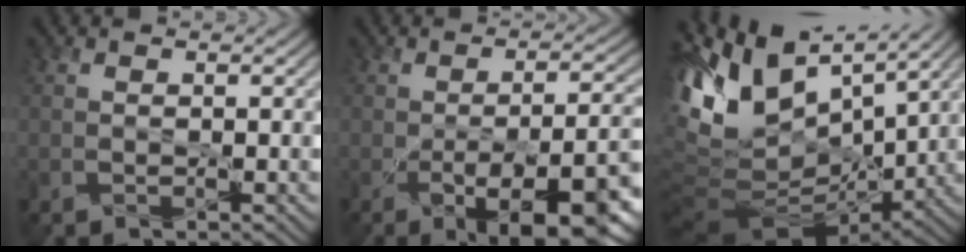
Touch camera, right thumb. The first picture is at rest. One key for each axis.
{"total": 11.7, "fx": -5.0, "fy": 4.5, "fz": 9.6, "tx": -0.124, "ty": -0.026, "tz": -0.060}
{"total": 13.2, "fx": 4.7, "fy": 7.3, "fz": 9.9, "tx": -0.234, "ty": -0.001, "tz": 0.092}